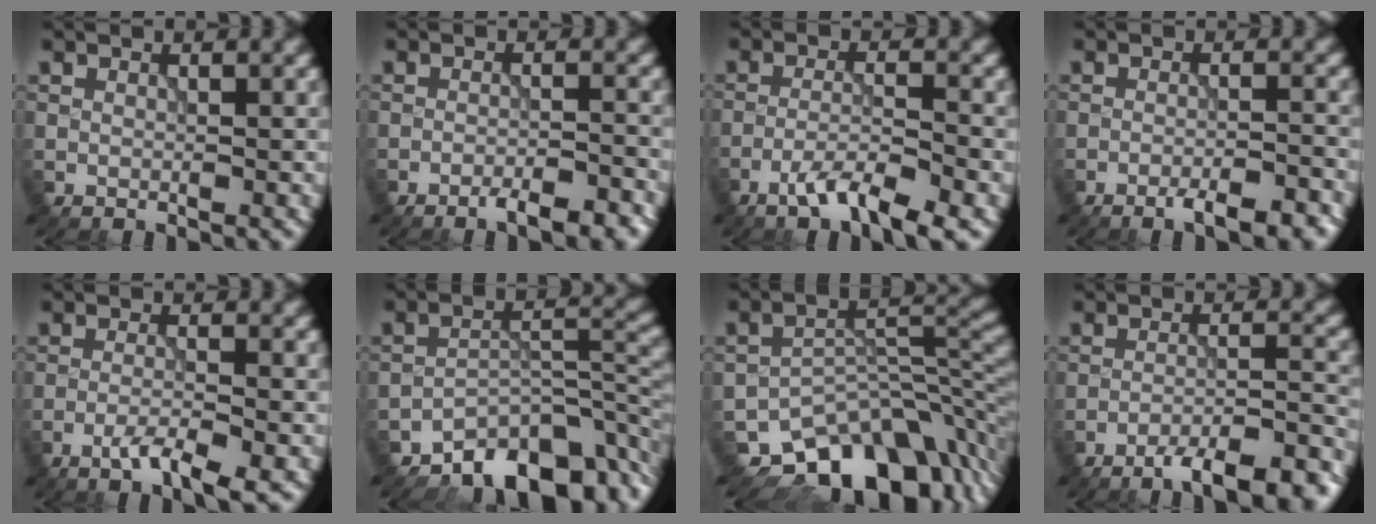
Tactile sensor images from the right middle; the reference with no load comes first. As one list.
[{"total": 4.0, "force": [-3.1, 0.8, 2.4], "torque": [-0.041, 0.000, -0.044]}, {"total": 4.7, "force": [-3.1, 0.8, 3.5], "torque": [-0.064, 0.003, -0.061]}, {"total": 4.4, "force": [-3.2, 0.9, 2.8], "torque": [-0.047, -0.001, -0.046]}, {"total": 3.5, "force": [-2.1, 0.4, 2.7], "torque": [-0.050, 0.001, -0.044]}, {"total": 8.8, "force": [-7.0, 3.4, 4.2], "torque": [-0.040, -0.004, -0.121]}, {"total": 12.5, "force": [-8.4, 6.7, 6.4], "torque": [-0.091, -0.017, -0.131]}, {"total": 9.6, "force": [-7.9, 1.9, 5.2], "torque": [-0.075, 0.000, -0.104]}]